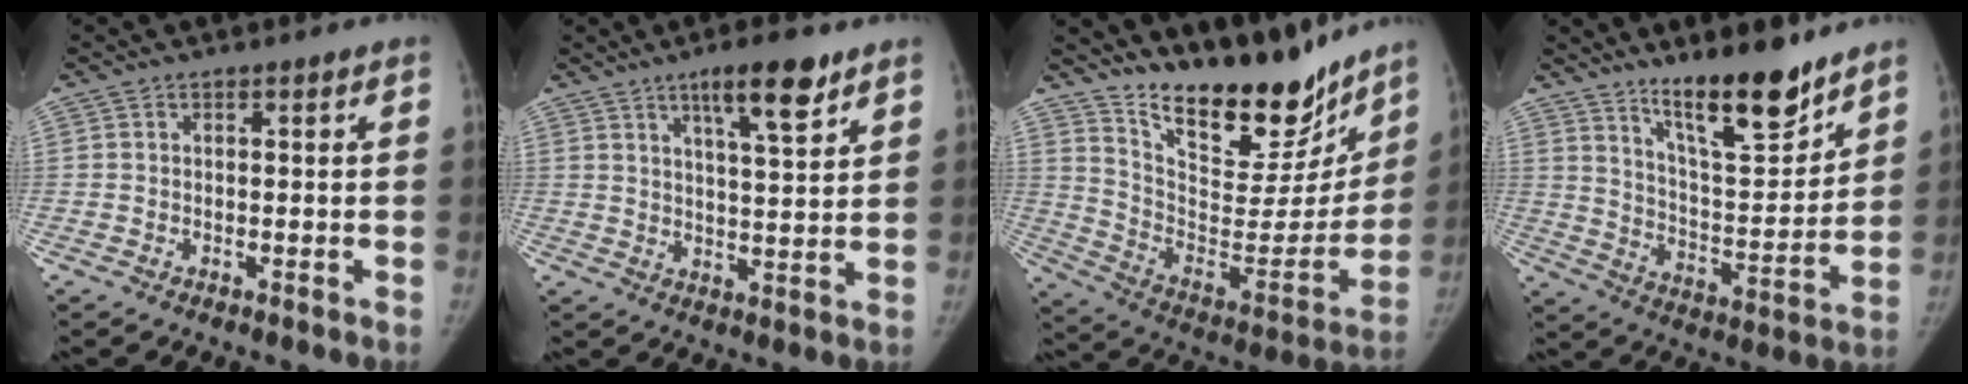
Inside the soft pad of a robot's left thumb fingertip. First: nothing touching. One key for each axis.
{"total": 9.5, "fx": 6.1, "fy": 2.0, "fz": 7.1, "tx": -0.100, "ty": -0.035, "tz": 0.098}
{"total": 25.6, "fx": 20.4, "fy": 9.2, "fz": 12.4, "tx": -0.159, "ty": -0.114, "tz": 0.323}
{"total": 15.8, "fx": 12.1, "fy": 3.8, "fz": 9.4, "tx": -0.117, "ty": -0.093, "tz": 0.205}